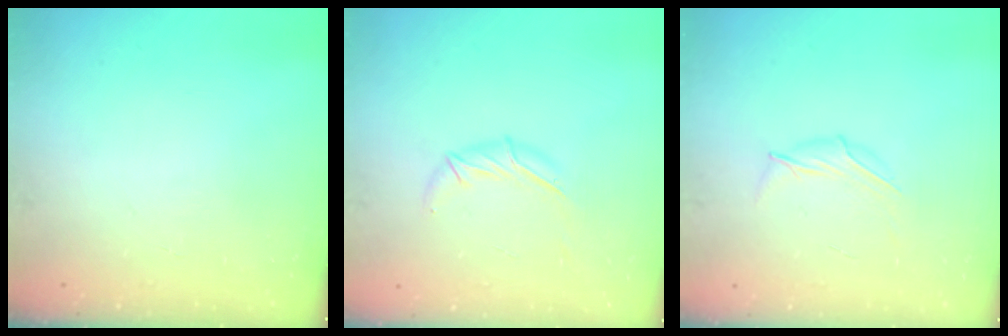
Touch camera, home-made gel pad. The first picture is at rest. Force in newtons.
{"total": 5.8, "press": 5.7, "slide": 1.3}
{"total": 5.2, "press": 5.1, "slide": 1.0}